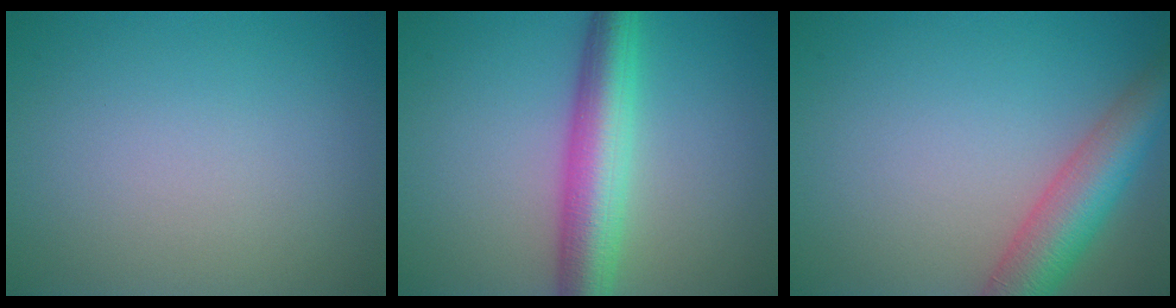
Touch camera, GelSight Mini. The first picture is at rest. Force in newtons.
{"total": 6.5, "press": 6.5, "slide": 0.2}
{"total": 6.4, "press": 6.4, "slide": 0.3}